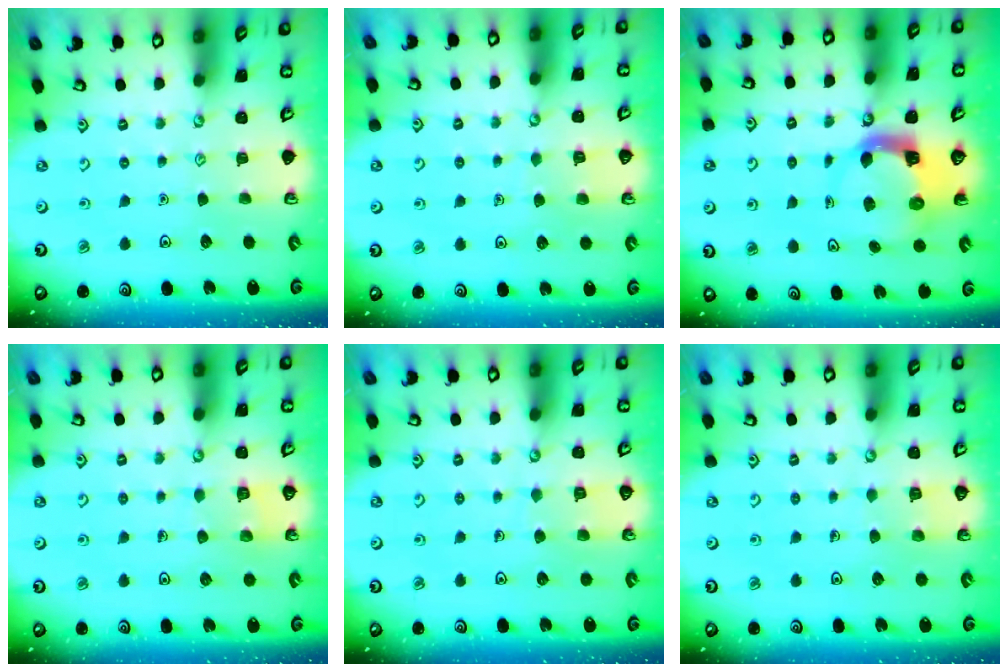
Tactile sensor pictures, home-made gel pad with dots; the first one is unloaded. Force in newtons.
{"total": 3.9, "press": 3.9, "slide": 0.3}
{"total": 4.3, "press": 4.3, "slide": 0.6}
{"total": 4.1, "press": 4.1, "slide": 0.1}
{"total": 6.5, "press": 6.5, "slide": 0.4}
{"total": 2.8, "press": 2.8, "slide": 0.3}